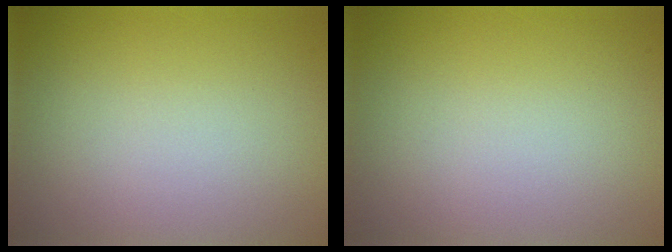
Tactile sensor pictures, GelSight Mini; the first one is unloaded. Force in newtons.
{"total": 0.0}